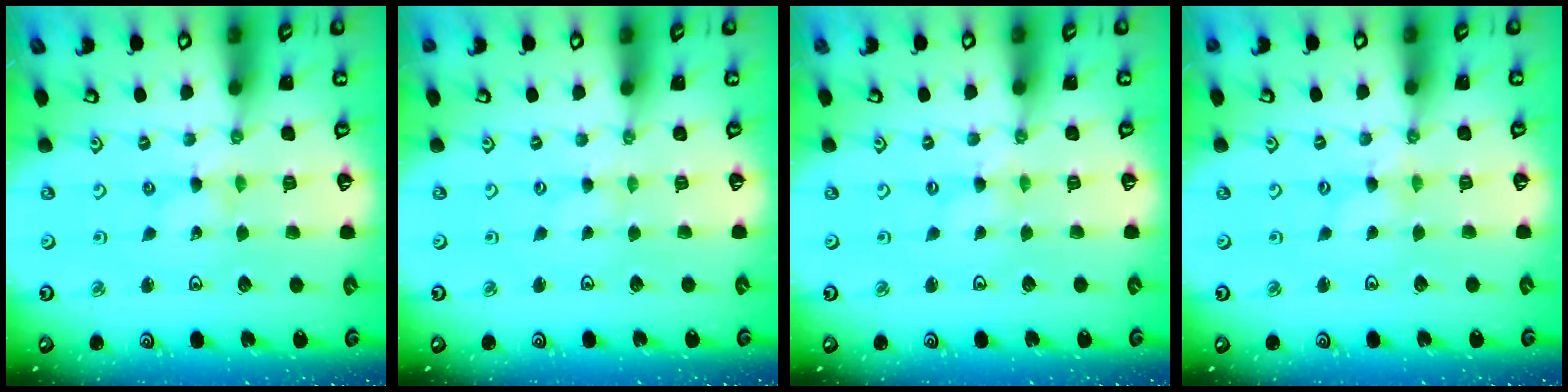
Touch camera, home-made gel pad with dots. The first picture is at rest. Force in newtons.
{"total": 0.0}
{"total": 0.0}
{"total": 0.7, "press": 0.7, "slide": 0.2}